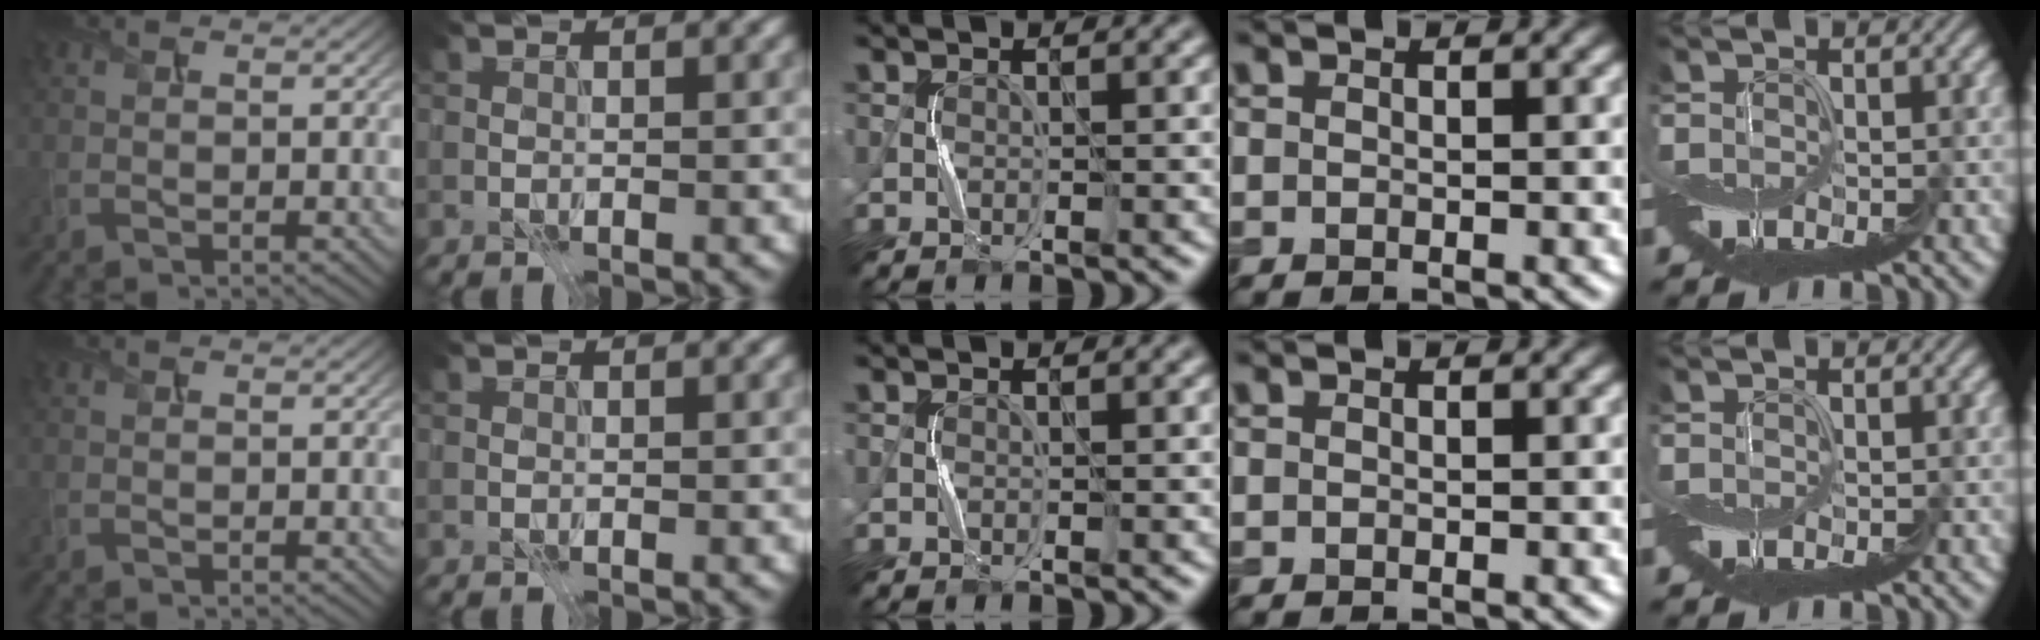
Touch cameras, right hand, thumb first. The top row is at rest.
{}